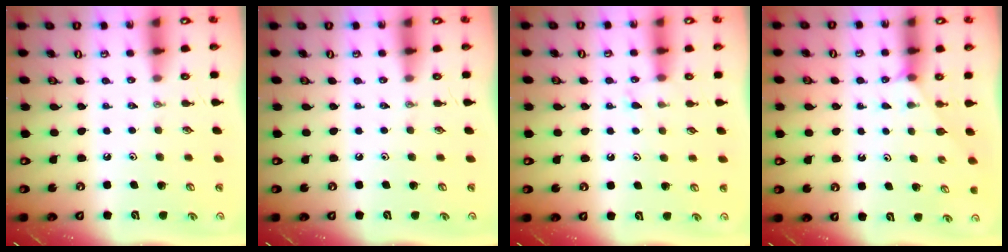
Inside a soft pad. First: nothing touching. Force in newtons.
{"total": 0.0}
{"total": 5.5, "press": 5.5, "slide": 0.7}
{"total": 2.2, "press": 2.2, "slide": 0.4}